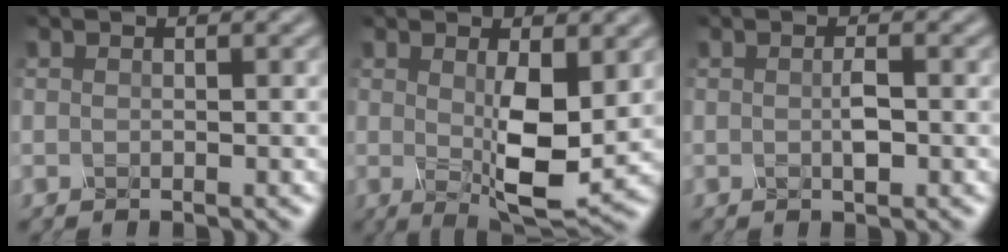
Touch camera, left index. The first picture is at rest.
{"total": 5.3, "force": [0.3, 1.4, 5.1], "torque": [-0.104, -0.015, 0.017]}
{"total": 0.8, "force": [-0.1, -0.2, 0.8], "torque": [-0.029, 0.001, 0.003]}